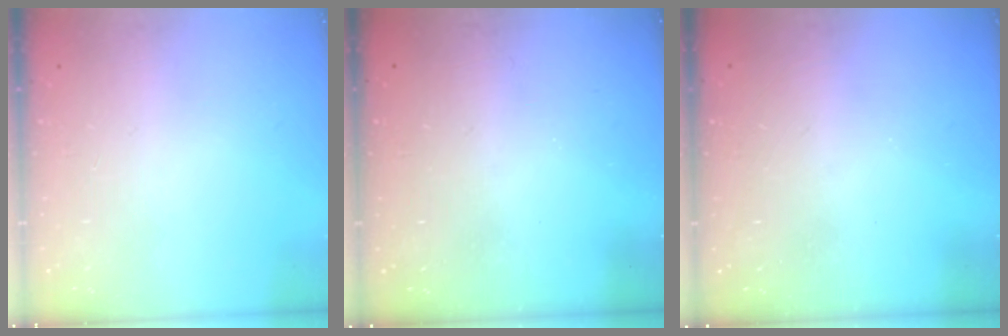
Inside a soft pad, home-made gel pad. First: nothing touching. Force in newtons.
{"total": 3.2, "press": 3.2, "slide": 0.1}
{"total": 3.1, "press": 3.1, "slide": 0.1}